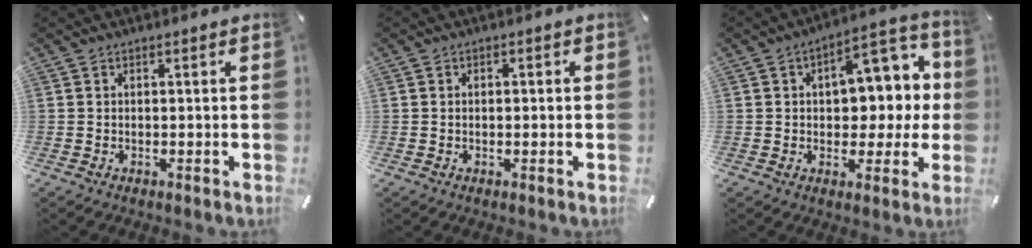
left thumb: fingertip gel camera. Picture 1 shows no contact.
{"total": 0.9, "force": [-0.2, 0.6, 0.6], "torque": [-0.012, 0.003, -0.005]}
{"total": 13.6, "force": [2.6, 8.7, 10.2], "torque": [-0.112, -0.014, 0.044]}